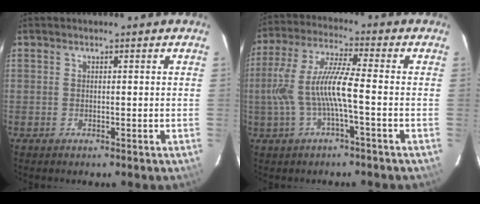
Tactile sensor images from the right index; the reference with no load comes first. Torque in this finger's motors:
{"motor_torque": [0.74, -0.47, 0.71, 0.21]}